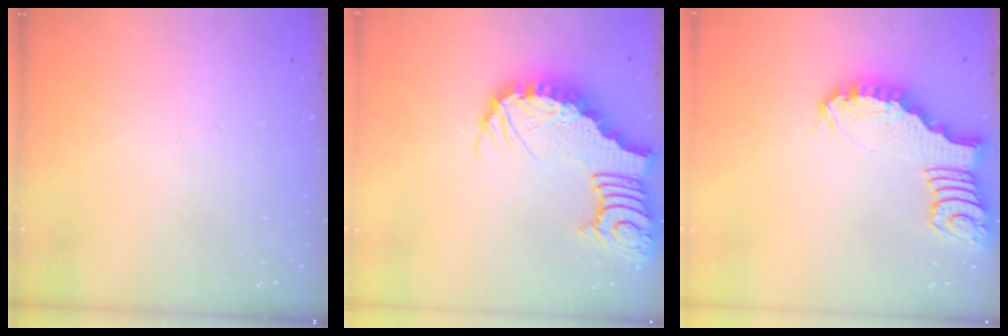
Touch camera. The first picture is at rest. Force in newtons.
{"total": 6.5, "press": 6.4, "slide": 0.9}
{"total": 2.5, "press": 2.5, "slide": 0.2}